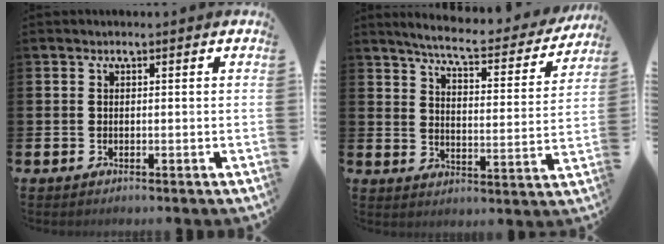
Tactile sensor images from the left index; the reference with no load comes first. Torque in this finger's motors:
{"motor_torque": [0.91, -1.23, 0.44, 0.16]}